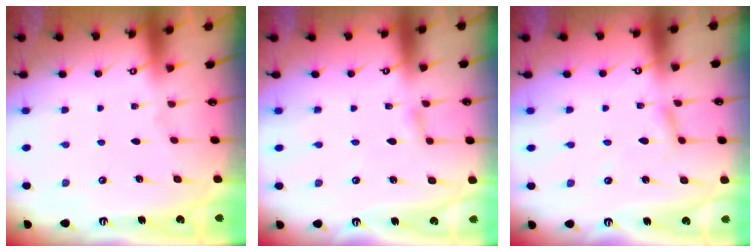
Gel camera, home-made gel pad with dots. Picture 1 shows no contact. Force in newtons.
{"total": 2.3, "press": 2.2, "slide": 0.2}
{"total": 2.1, "press": 2.1, "slide": 0.2}